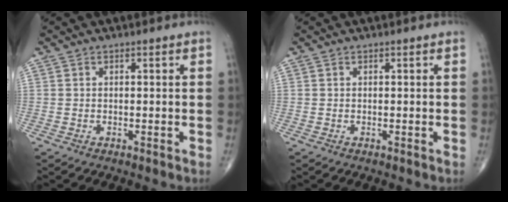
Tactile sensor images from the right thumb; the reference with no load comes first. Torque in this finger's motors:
{"motor_torque": [0.00, 0.00, -0.02, 0.02, 0.00]}